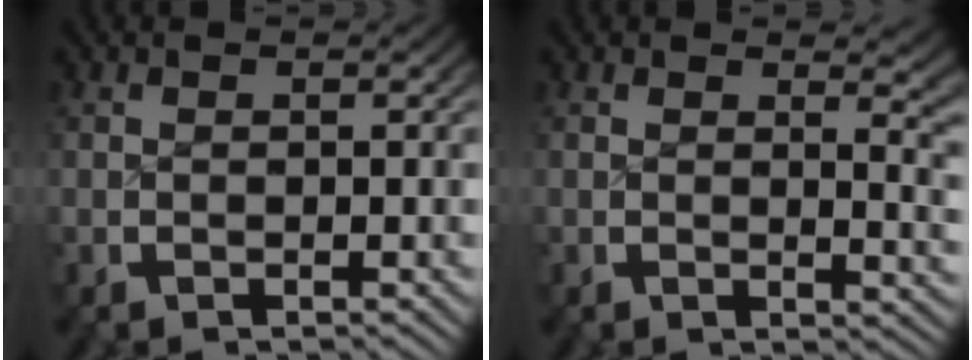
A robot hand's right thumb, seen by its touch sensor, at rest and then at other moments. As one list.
[{"total": 2.8, "force": [1.4, 0.8, 2.2], "torque": [-0.014, -0.008, 0.018]}]